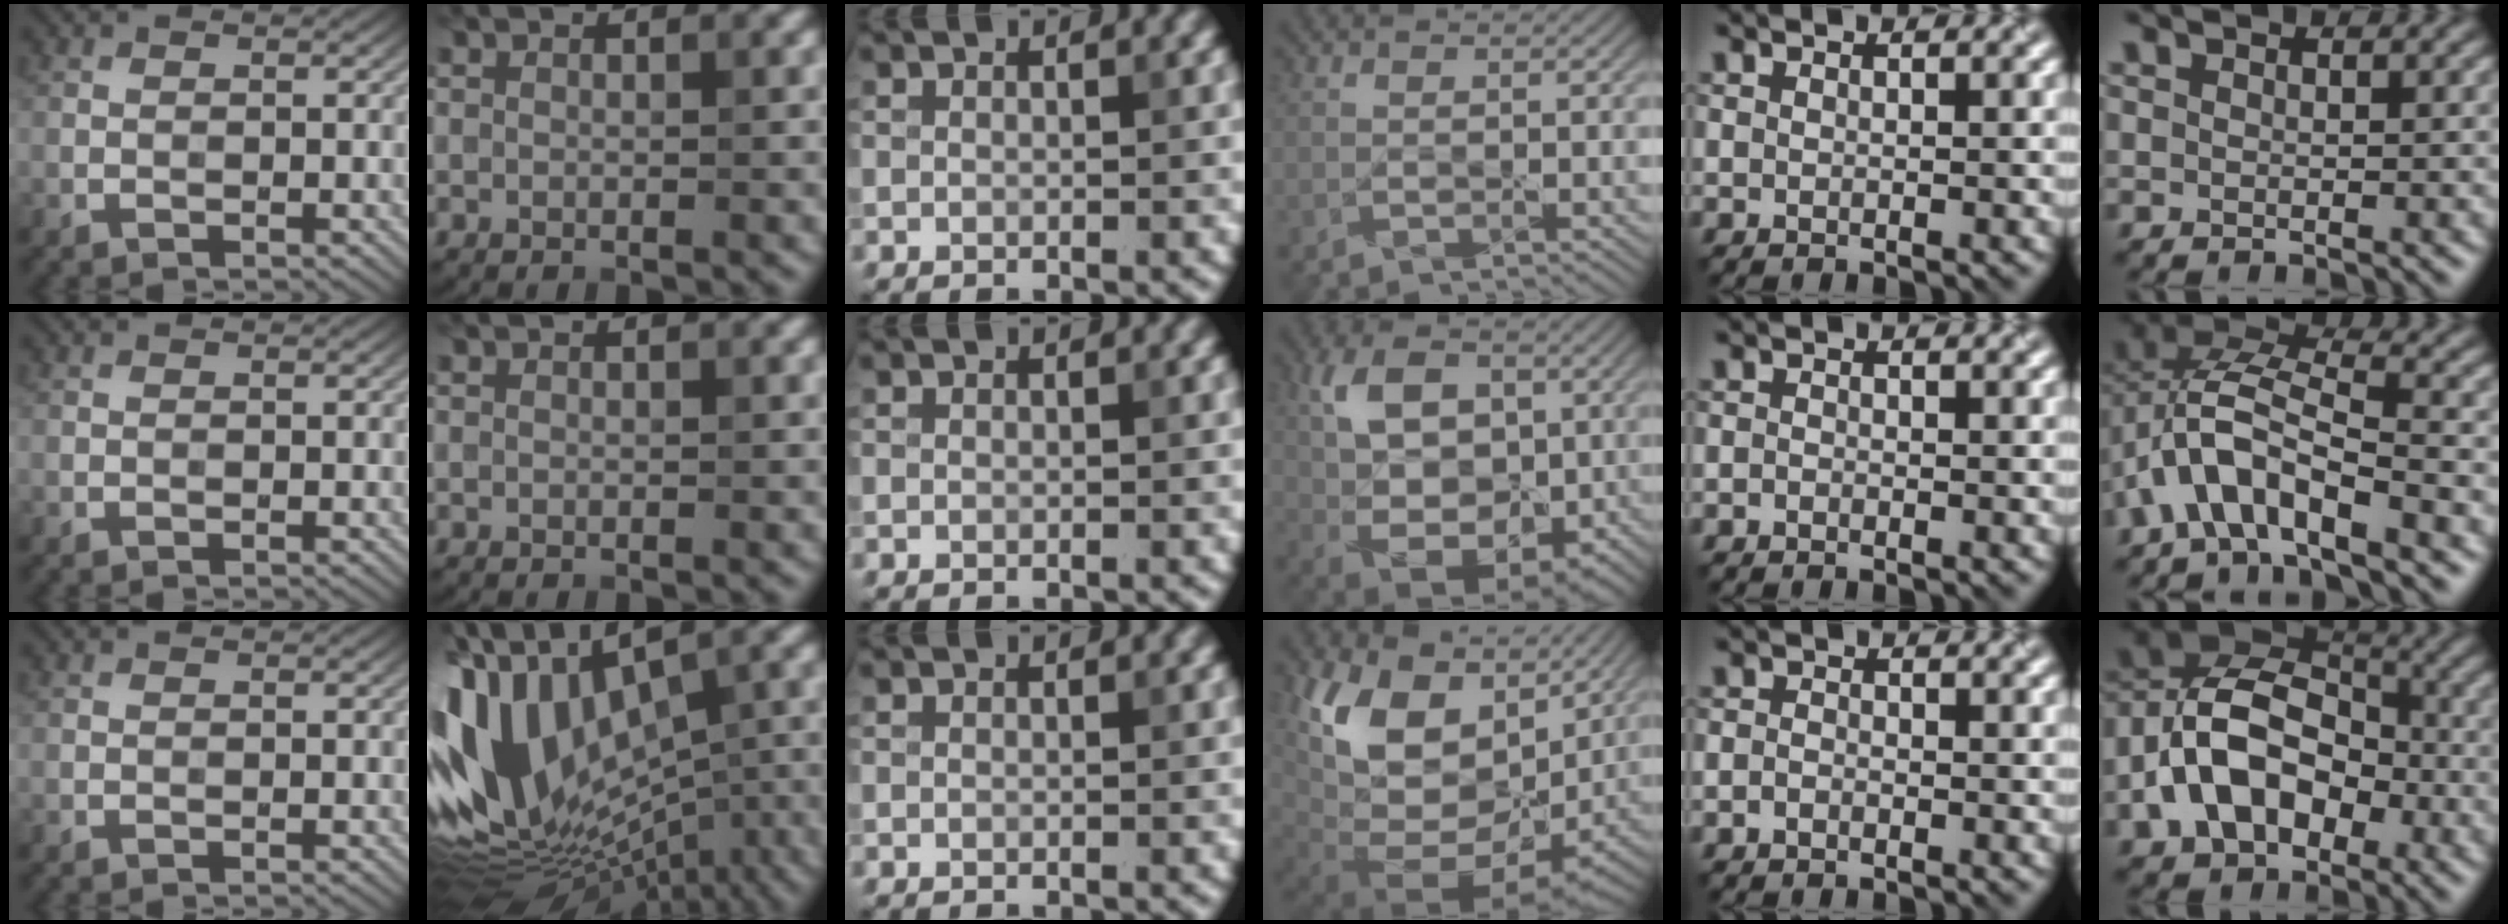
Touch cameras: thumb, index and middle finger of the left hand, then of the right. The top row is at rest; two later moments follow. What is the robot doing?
{"motion": "wipe", "object": "whiteboard"}